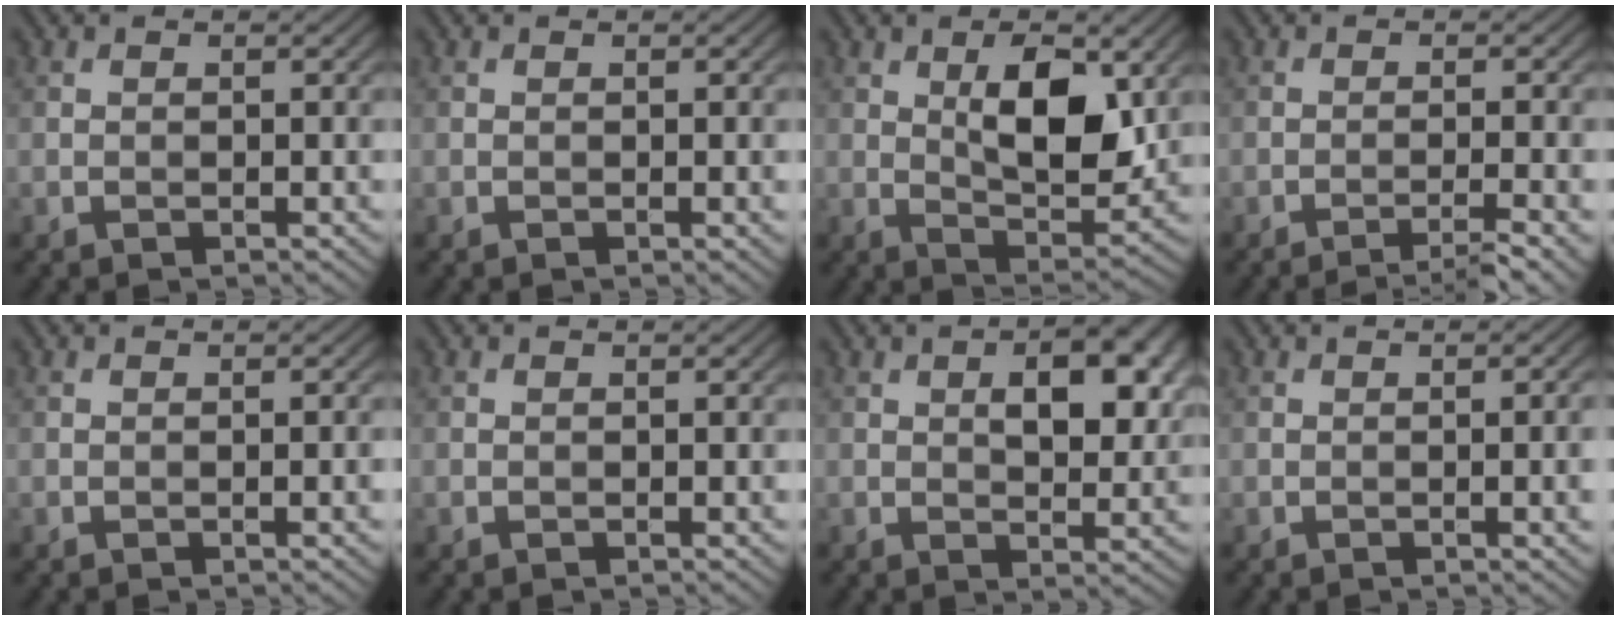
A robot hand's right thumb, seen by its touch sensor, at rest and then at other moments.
{"total": 0.6, "force": [0.0, 0.1, 0.6], "torque": [-0.008, -0.002, 0.000]}
{"total": 9.0, "force": [2.5, 4.1, 7.7], "torque": [-0.132, -0.006, 0.044]}
{"total": 3.8, "force": [-2.4, 0.3, 2.9], "torque": [-0.043, 0.008, -0.049]}
{"total": 0.9, "force": [-0.2, 0.1, 0.9], "torque": [-0.012, 0.002, -0.002]}
{"total": 0.0}
{"total": 7.9, "force": [2.0, 4.0, 6.6], "torque": [-0.092, 0.005, 0.032]}
{"total": 3.2, "force": [-0.3, 0.7, 3.1], "torque": [-0.043, 0.003, -0.005]}